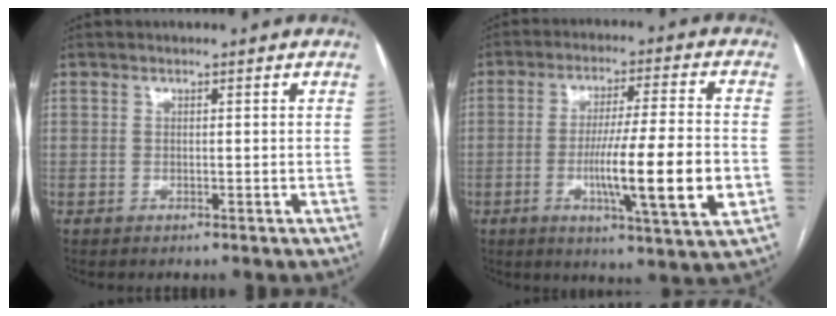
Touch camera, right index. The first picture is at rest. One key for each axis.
{"total": 14.8, "fx": -3.5, "fy": 0.3, "fz": 14.4, "tx": -0.239, "ty": -0.015, "tz": -0.058}